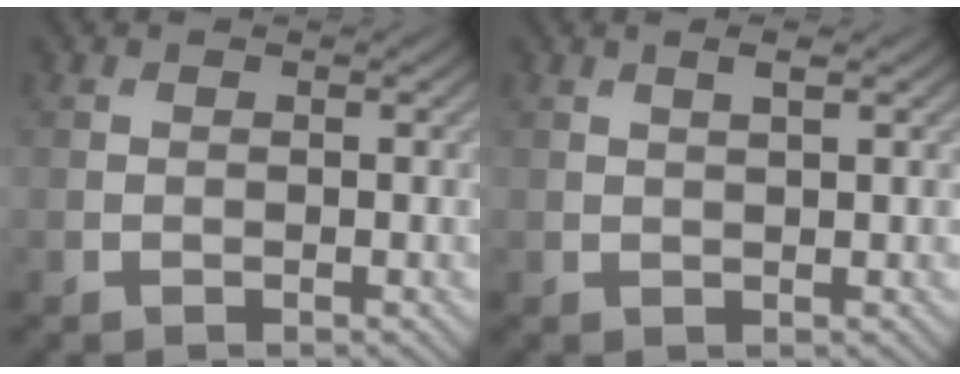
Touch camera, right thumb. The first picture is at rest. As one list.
[{"total": 1.5, "force": [0.8, 0.1, 1.2], "torque": [-0.023, 0.001, 0.017]}]